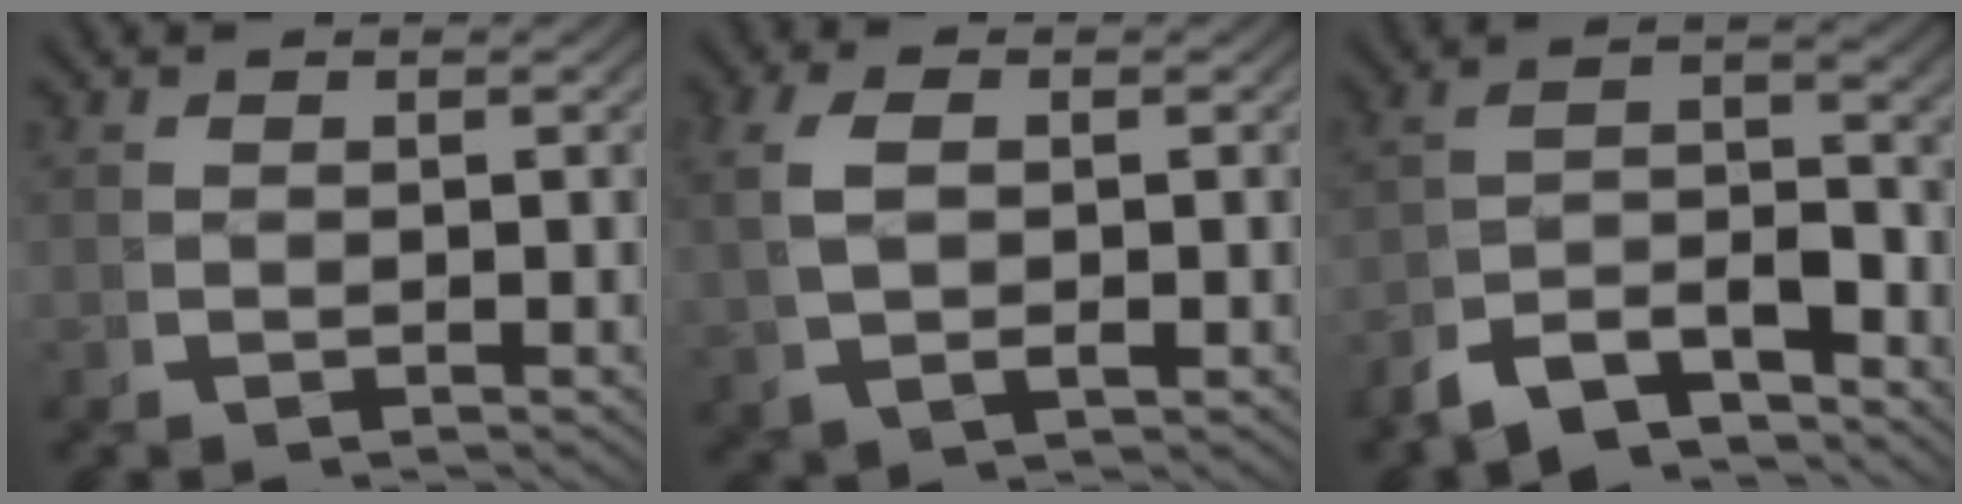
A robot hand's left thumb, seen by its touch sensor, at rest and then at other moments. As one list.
[{"total": 3.6, "force": [0.7, 2.0, 2.9], "torque": [-0.071, 0.001, 0.019]}, {"total": 8.3, "force": [-3.1, 5.1, 5.7], "torque": [-0.103, -0.020, -0.055]}]